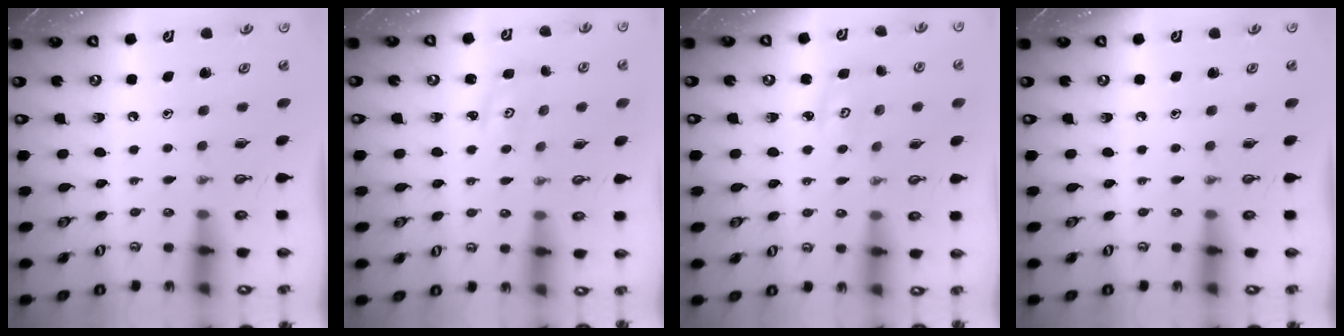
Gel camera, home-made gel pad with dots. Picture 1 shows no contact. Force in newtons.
{"total": 2.7, "press": 2.7, "slide": 0.4}
{"total": 2.8, "press": 2.8, "slide": 0.3}
{"total": 0.0}